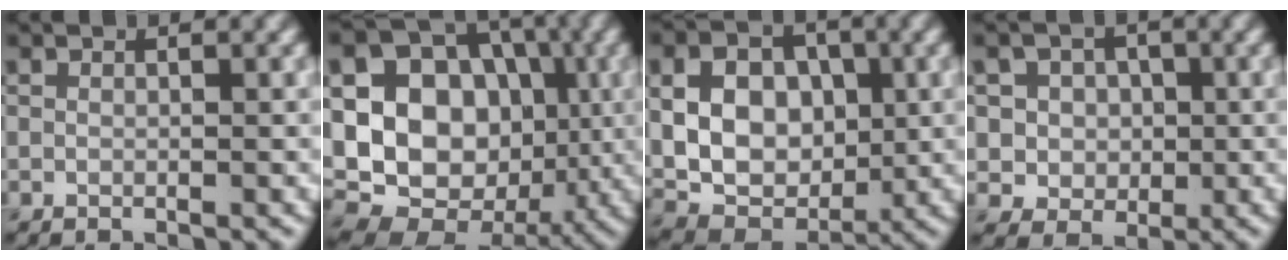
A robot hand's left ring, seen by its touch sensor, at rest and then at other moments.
{"total": 16.1, "force": [0.2, 13.3, 9.1], "torque": [-0.173, 0.010, -0.011]}
{"total": 9.4, "force": [0.8, 7.0, 6.2], "torque": [-0.115, -0.002, 0.015]}
{"total": 5.1, "force": [1.2, 4.6, 1.6], "torque": [-0.024, 0.010, 0.018]}